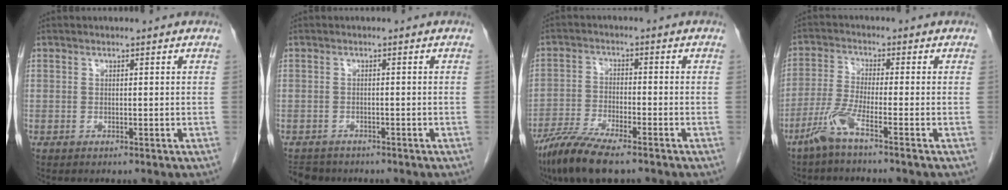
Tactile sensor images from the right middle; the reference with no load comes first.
{"total": 3.7, "force": [-3.3, 1.7, 0.3], "torque": [-0.006, -0.006, -0.052]}
{"total": 9.1, "force": [-6.7, 1.4, 5.9], "torque": [-0.115, -0.025, -0.123]}
{"total": 4.3, "force": [-2.9, -0.1, 3.3], "torque": [-0.075, -0.007, -0.065]}